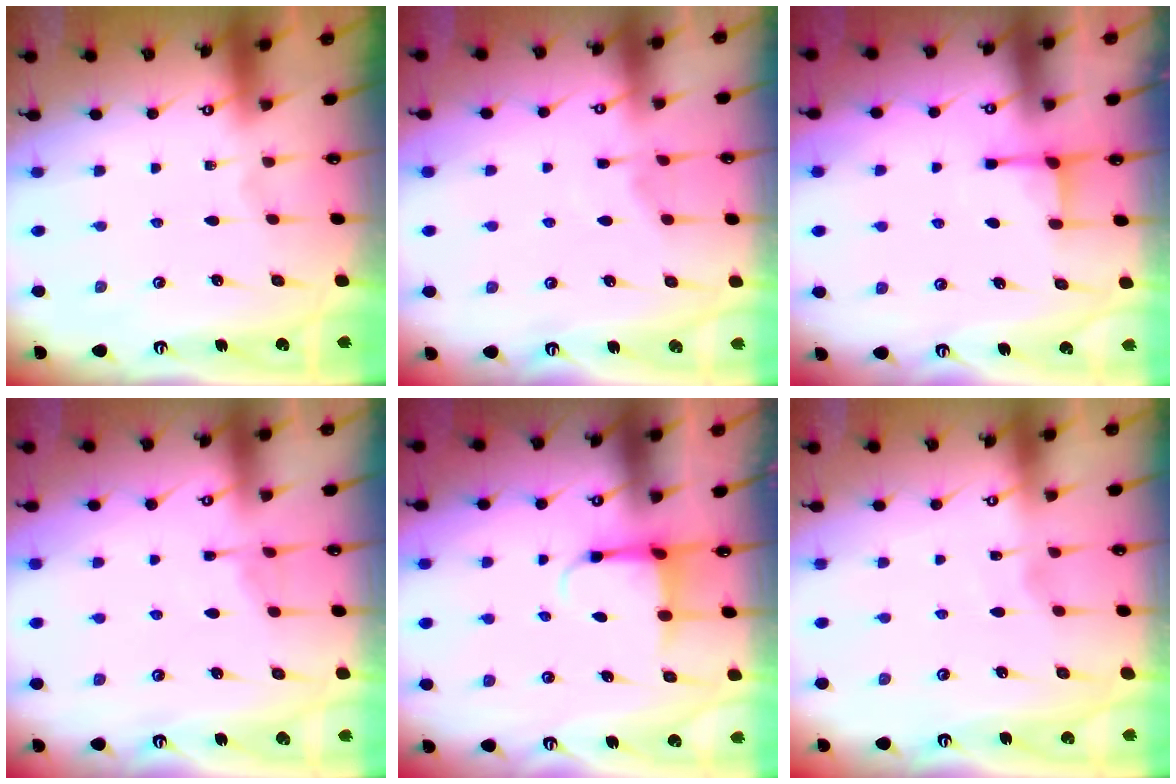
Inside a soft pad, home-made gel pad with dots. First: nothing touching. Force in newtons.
{"total": 4.1, "press": 4.1, "slide": 0.6}
{"total": 2.4, "press": 2.4, "slide": 0.3}
{"total": 3.6, "press": 3.5, "slide": 0.5}
{"total": 4.0, "press": 3.8, "slide": 1.2}
{"total": 1.7, "press": 1.7, "slide": 0.2}